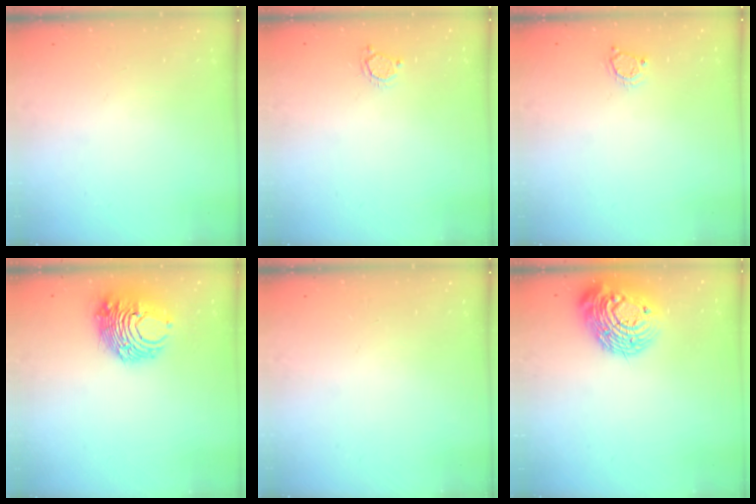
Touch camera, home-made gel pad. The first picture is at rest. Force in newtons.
{"total": 3.4, "press": 3.3, "slide": 0.3}
{"total": 4.1, "press": 4.0, "slide": 0.5}
{"total": 11.2, "press": 11.2, "slide": 0.7}
{"total": 0.0}
{"total": 16.9, "press": 16.8, "slide": 1.4}